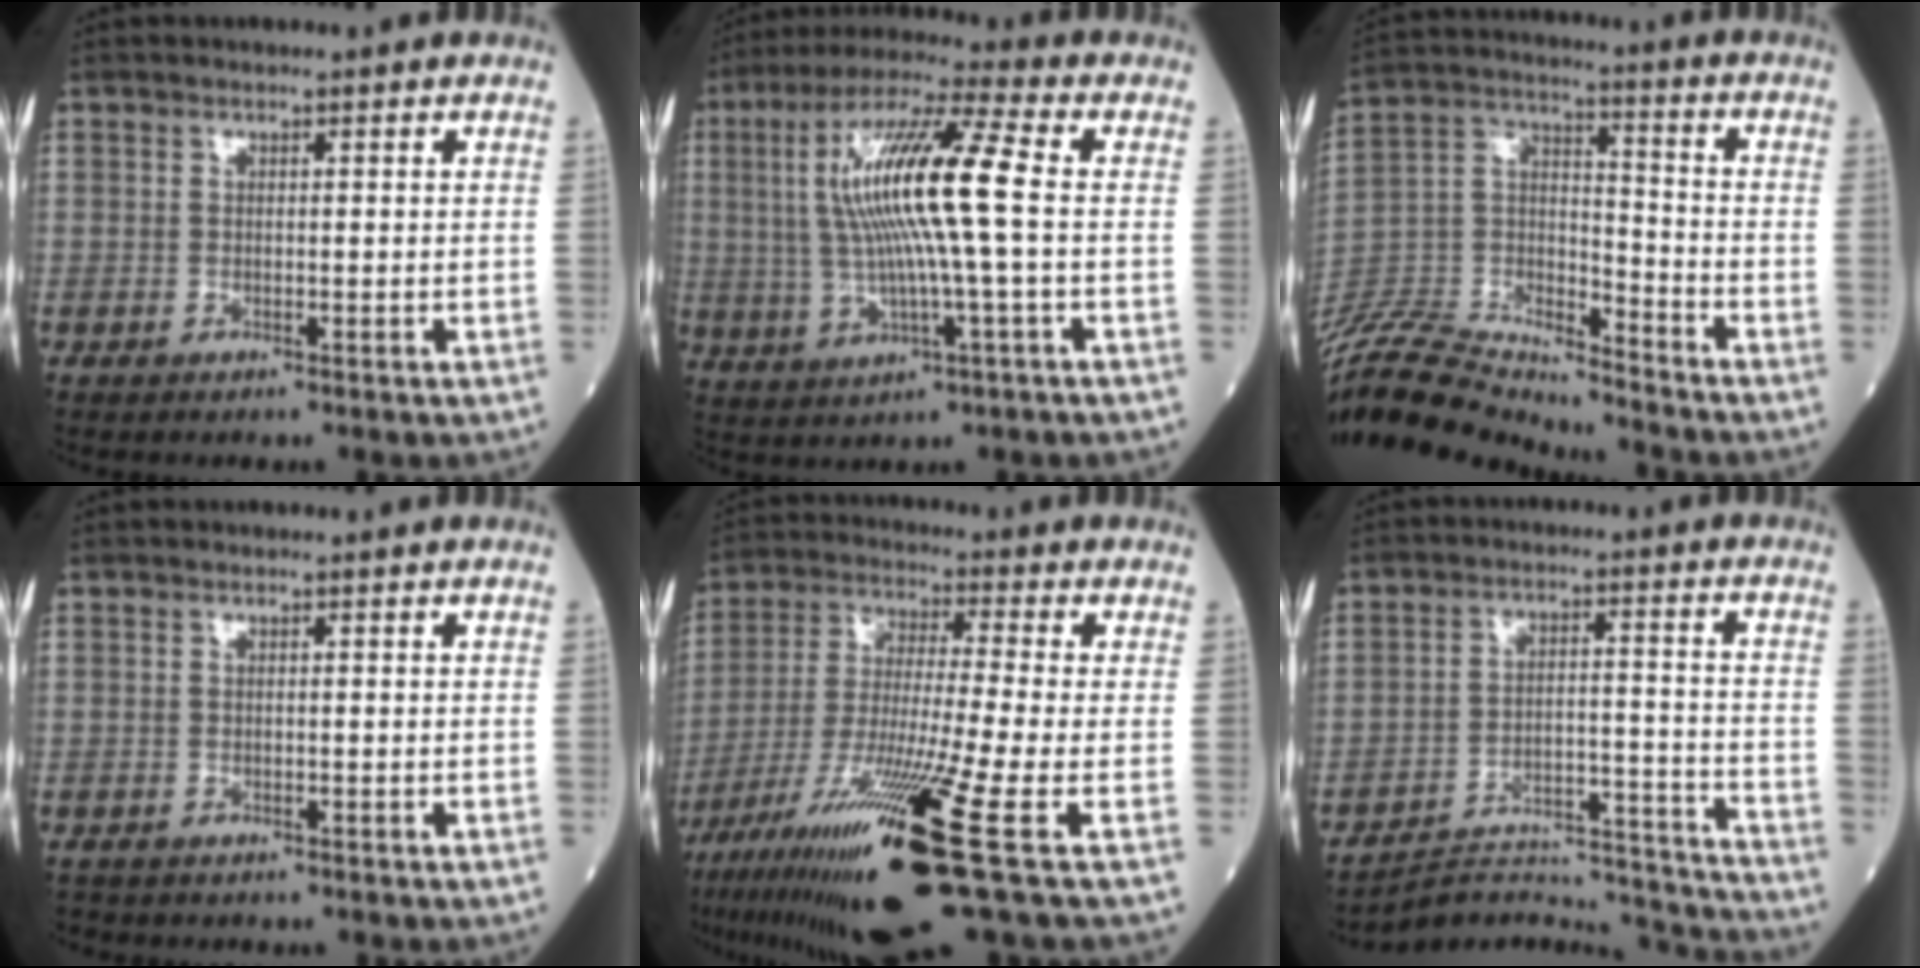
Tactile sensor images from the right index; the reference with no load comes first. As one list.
[{"total": 14.6, "force": [1.1, 0.6, 14.5], "torque": [-0.289, 0.018, 0.016]}, {"total": 21.0, "force": [-20.2, 2.1, 5.0], "torque": [-0.122, 0.015, -0.353]}, {"total": 1.7, "force": [-1.6, 0.6, 0.1], "torque": [-0.006, -0.004, -0.024]}, {"total": 19.8, "force": [-9.5, -0.3, 17.4], "torque": [-0.308, -0.052, -0.169]}, {"total": 17.0, "force": [-17.0, -0.3, 1.2], "torque": [-0.005, 0.026, -0.244]}]